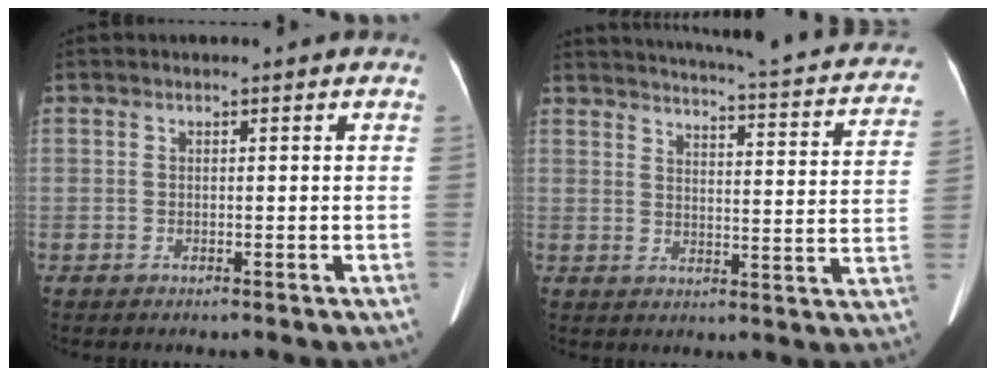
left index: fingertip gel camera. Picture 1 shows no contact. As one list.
[{"total": 24.7, "force": [22.2, 3.3, 10.4], "torque": [-0.144, -0.049, 0.250]}]